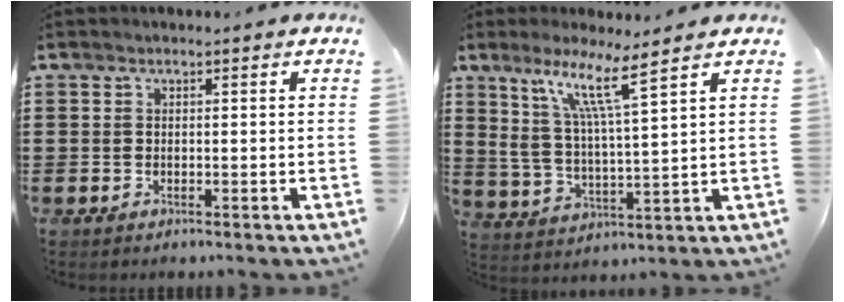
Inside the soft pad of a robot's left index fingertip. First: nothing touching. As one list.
[{"total": 8.7, "force": [6.0, 0.2, 6.3], "torque": [-0.133, -0.025, 0.101]}]